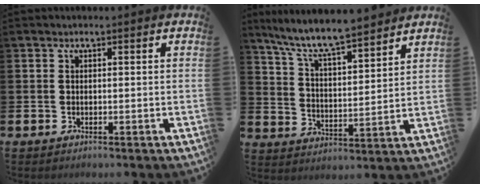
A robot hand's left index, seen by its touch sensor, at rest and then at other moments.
{"total": 8.3, "force": [7.9, 0.7, 2.7], "torque": [-0.089, -0.055, 0.139]}